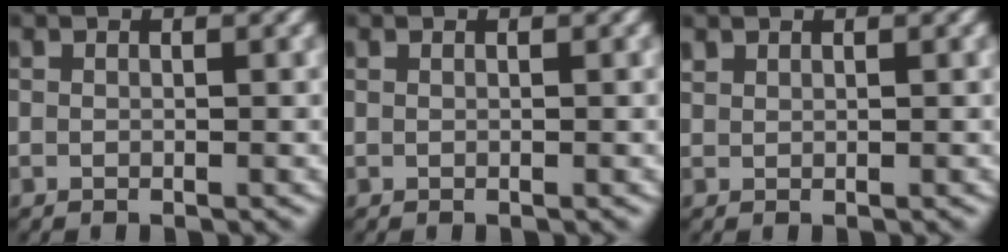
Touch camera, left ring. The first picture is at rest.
{"total": 0.0}
{"total": 0.6, "force": [0.6, 0.2, 0.1], "torque": [-0.006, -0.001, 0.018]}